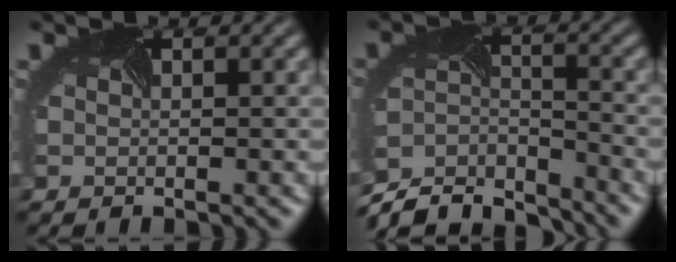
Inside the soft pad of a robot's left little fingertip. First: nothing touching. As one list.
[{"total": 8.0, "force": [-7.9, 1.3, 1.2], "torque": [-0.032, -0.010, -0.138]}]